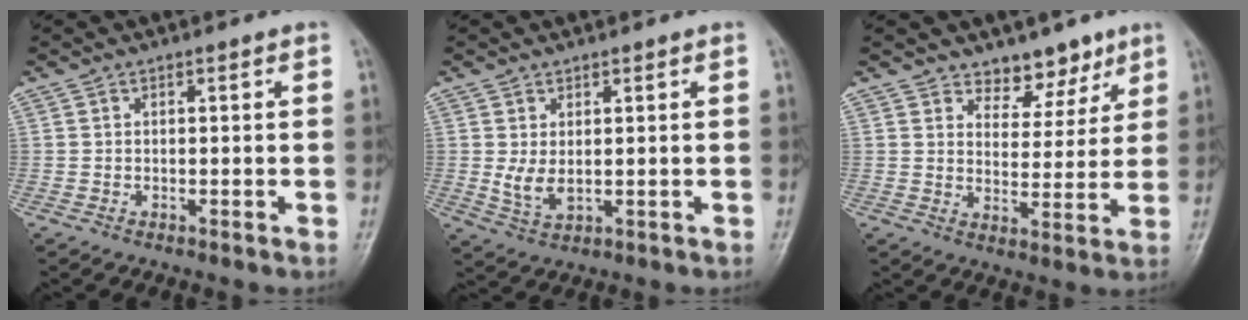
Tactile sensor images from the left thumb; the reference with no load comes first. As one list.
[{"total": 4.4, "force": [1.1, 2.5, 3.4], "torque": [-0.060, -0.014, 0.028]}, {"total": 7.2, "force": [5.4, 4.2, 2.2], "torque": [0.009, -0.036, 0.085]}]